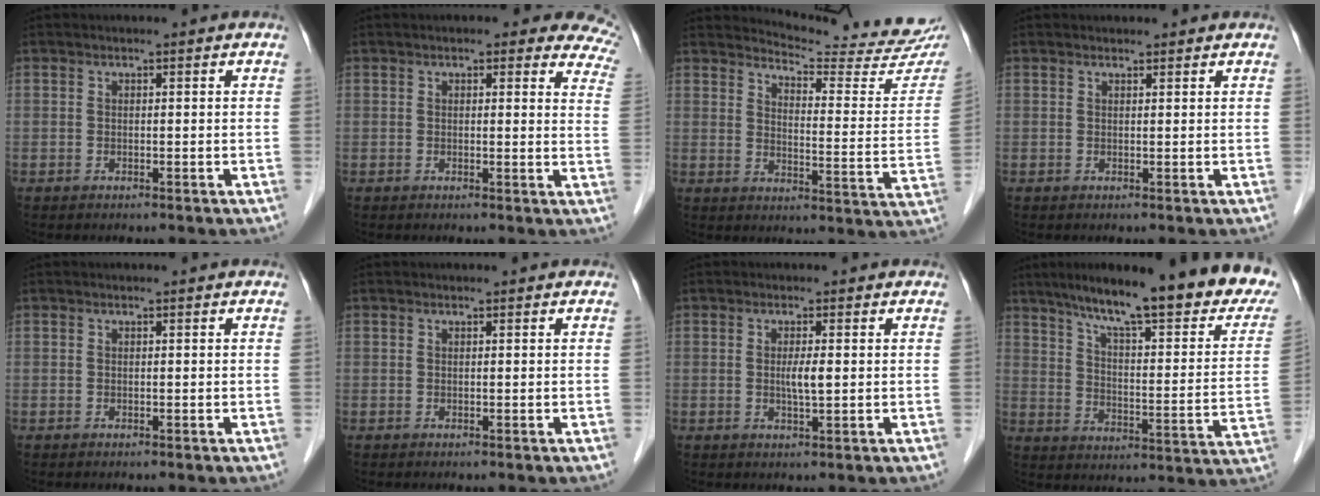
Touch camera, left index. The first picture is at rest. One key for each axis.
{"total": 11.2, "fx": 8.9, "fy": 3.9, "fz": 5.6, "tx": -0.026, "ty": -0.005, "tz": 0.066}
{"total": 16.7, "fx": 16.4, "fy": 0.0, "fz": 3.1, "tx": -0.043, "ty": -0.109, "tz": 0.186}
{"total": 1.5, "fx": 1.4, "fy": 0.5, "fz": 0.3, "tx": -0.008, "ty": 0.012, "tz": 0.019}
{"total": 0.0}
{"total": 0.0}
{"total": 2.2, "fx": 0.1, "fy": 0.2, "fz": 2.2, "tx": -0.044, "ty": -0.002, "tz": 0.003}
{"total": 25.0, "fx": 19.5, "fy": 3.4, "fz": 15.2, "tx": -0.223, "ty": -0.022, "tz": 0.261}